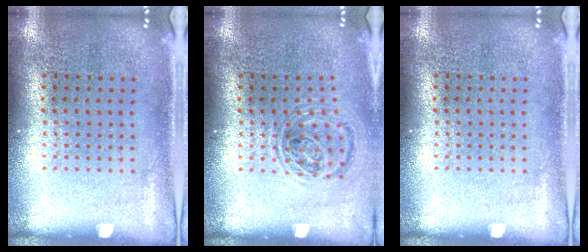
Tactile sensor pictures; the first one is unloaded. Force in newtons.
{"total": 0.9, "press": 0.9, "slide": 0.2}
{"total": 0.0}